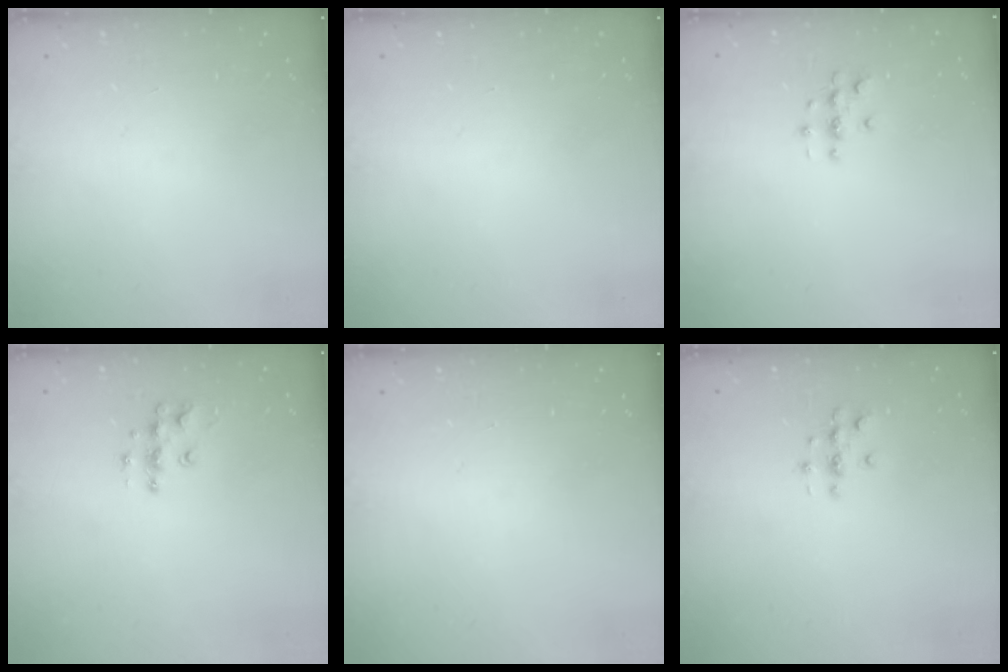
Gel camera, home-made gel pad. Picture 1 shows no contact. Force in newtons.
{"total": 0.0}
{"total": 2.9, "press": 2.9, "slide": 0.3}
{"total": 8.7, "press": 8.7, "slide": 0.5}
{"total": 0.0}
{"total": 3.0, "press": 3.0, "slide": 0.3}